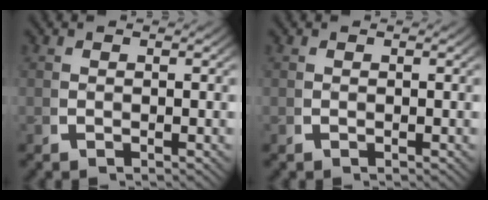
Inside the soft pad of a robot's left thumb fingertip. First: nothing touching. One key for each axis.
{"total": 0.0}